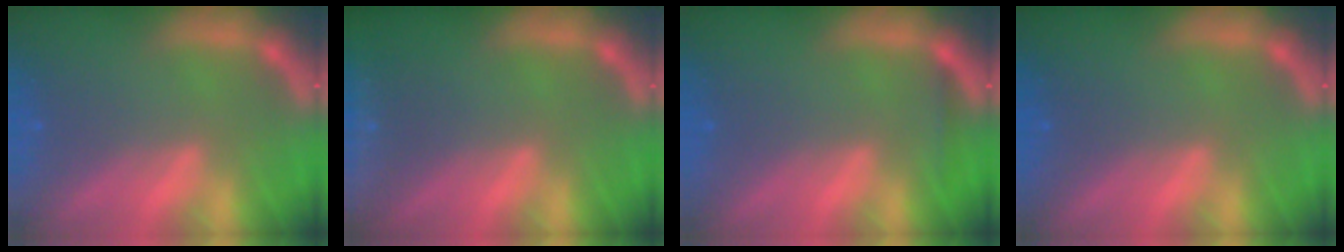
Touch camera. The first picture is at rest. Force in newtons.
{"total": 9.0}
{"total": 0.9}
{"total": 0.0}